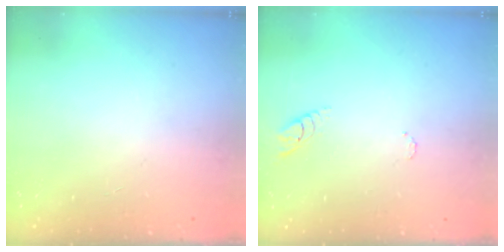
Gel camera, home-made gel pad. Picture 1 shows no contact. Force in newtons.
{"total": 4.1, "press": 4.0, "slide": 0.4}